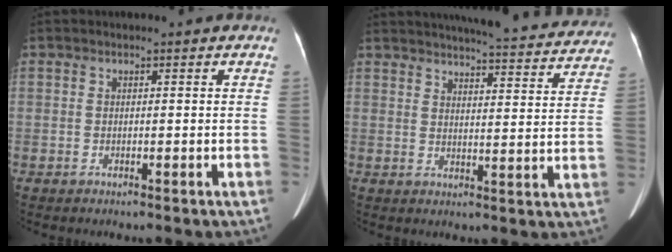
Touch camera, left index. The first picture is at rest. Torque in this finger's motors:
{"motor_torque": [0.38, -1.75, 0.08, 0.06]}